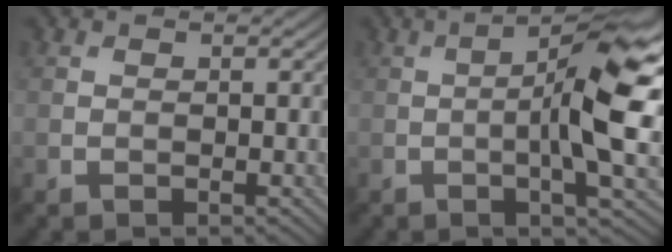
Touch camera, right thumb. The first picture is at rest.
{"total": 12.2, "force": [-0.2, 3.2, 11.7], "torque": [-0.181, 0.006, -0.001]}